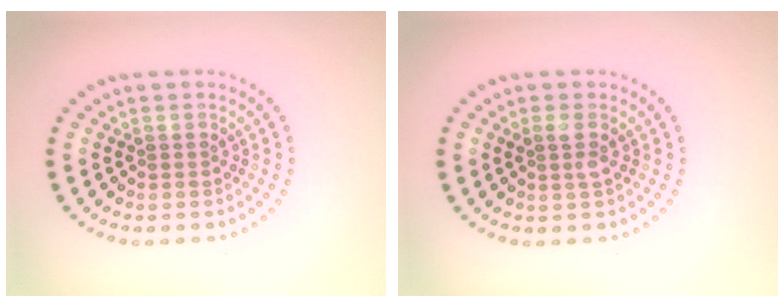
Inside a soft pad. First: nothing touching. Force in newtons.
{"total": 1.2, "press": 1.1, "slide": 0.4}